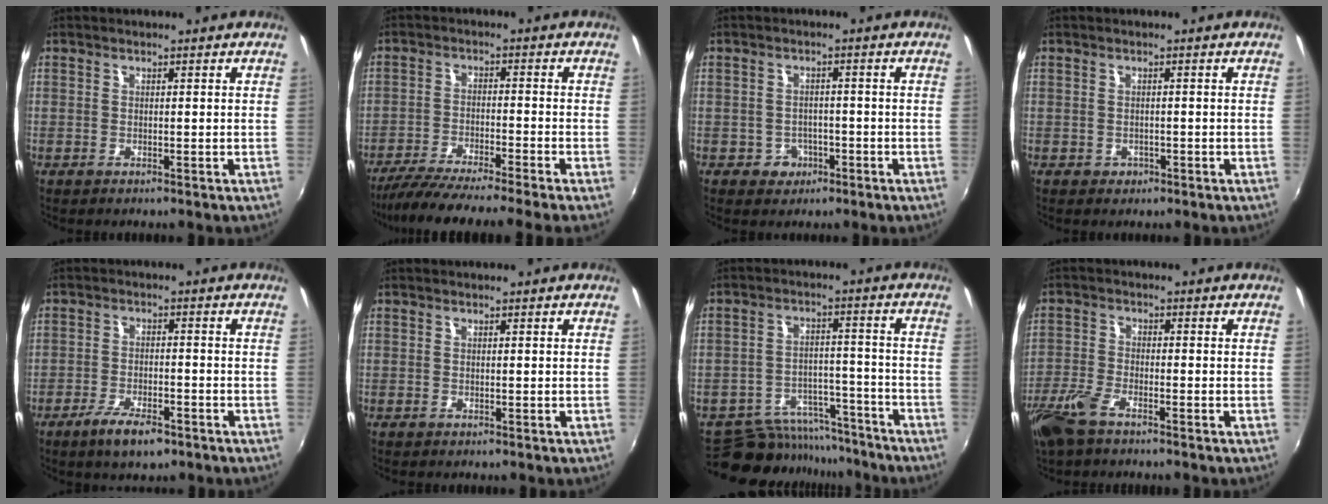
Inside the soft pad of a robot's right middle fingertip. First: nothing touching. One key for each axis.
{"total": 11.7, "fx": -10.4, "fy": -1.8, "fz": 5.0, "tx": -0.108, "ty": -0.030, "tz": -0.177}
{"total": 3.7, "fx": -1.7, "fy": 3.3, "fz": 0.5, "tx": -0.018, "ty": 0.006, "tz": -0.022}
{"total": 1.5, "fx": -0.7, "fy": 1.3, "fz": 0.3, "tx": -0.005, "ty": -0.002, "tz": -0.007}
{"total": 6.7, "fx": -4.5, "fy": 2.3, "fz": 4.4, "tx": -0.105, "ty": -0.015, "tz": -0.079}
{"total": 0.0}
{"total": 14.9, "fx": -13.0, "fy": 6.4, "fz": 3.4, "tx": -0.081, "ty": 0.031, "tz": -0.178}
{"total": 6.9, "fx": -4.8, "fy": 2.2, "fz": 4.3, "tx": -0.113, "ty": -0.010, "tz": -0.102}